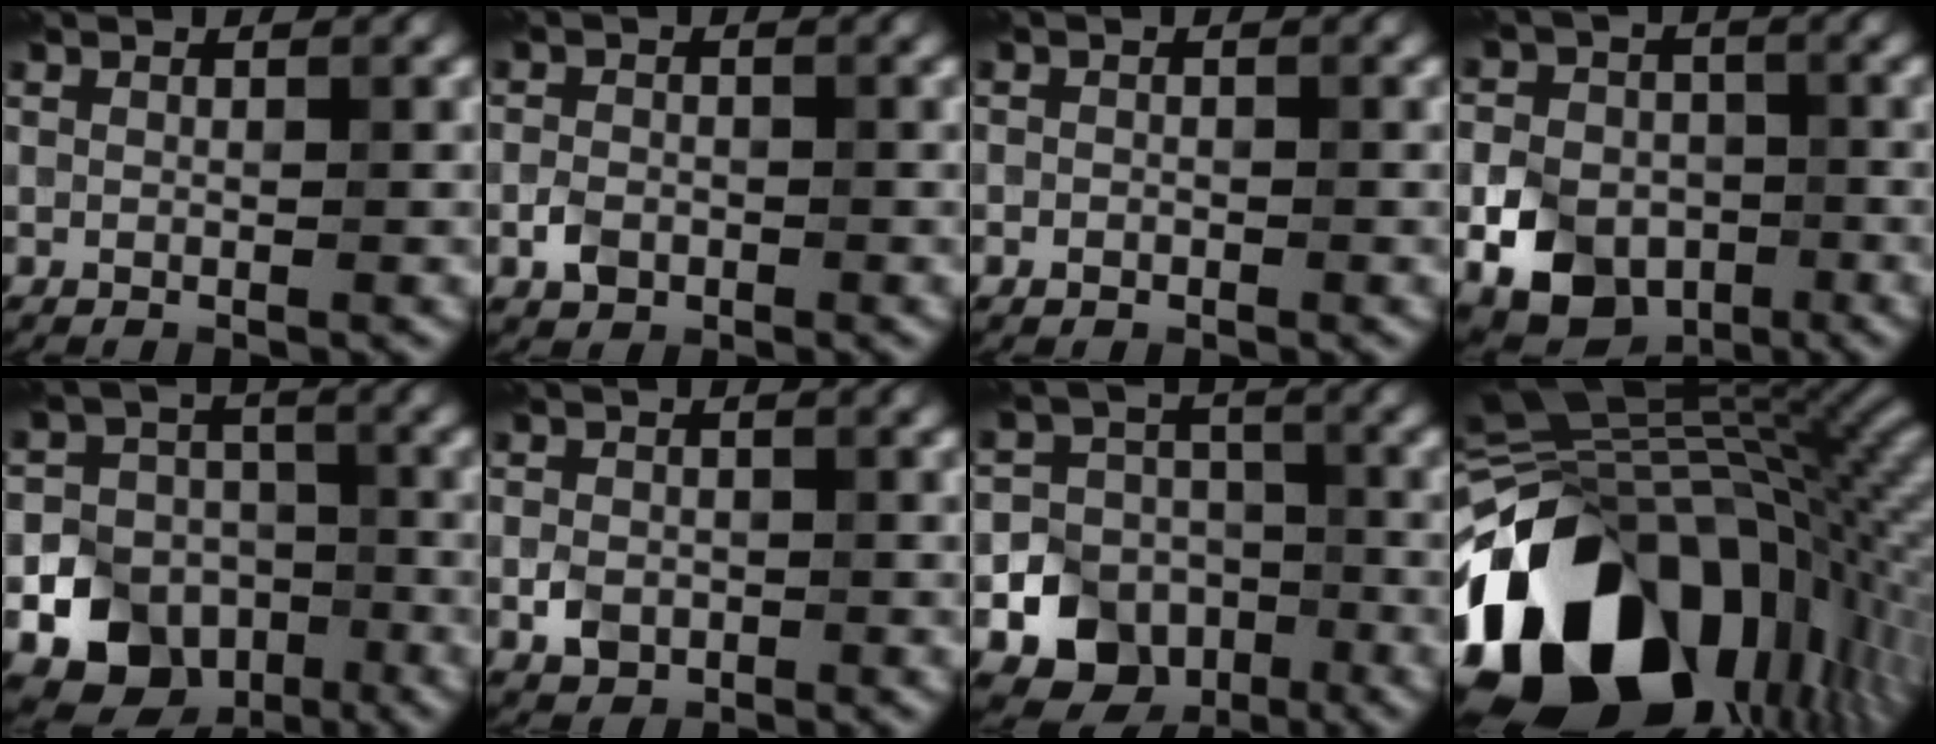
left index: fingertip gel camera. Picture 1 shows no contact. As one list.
[{"total": 1.9, "force": [-0.8, 1.4, 1.0], "torque": [-0.017, 0.000, -0.021]}, {"total": 0.7, "force": [-0.4, 0.5, 0.2], "torque": [-0.002, -0.002, -0.009]}, {"total": 7.3, "force": [-2.7, 5.7, 3.7], "torque": [-0.061, -0.010, -0.058]}, {"total": 12.7, "force": [-6.0, 10.7, 3.4], "torque": [-0.044, -0.041, -0.113]}, {"total": 2.2, "force": [-0.7, 1.7, 1.3], "torque": [-0.021, -0.003, -0.017]}, {"total": 11.1, "force": [-5.2, 9.4, 2.8], "torque": [-0.030, -0.034, -0.098]}, {"total": 18.6, "force": [-8.2, 11.5, 12.2], "torque": [-0.241, -0.019, -0.134]}]